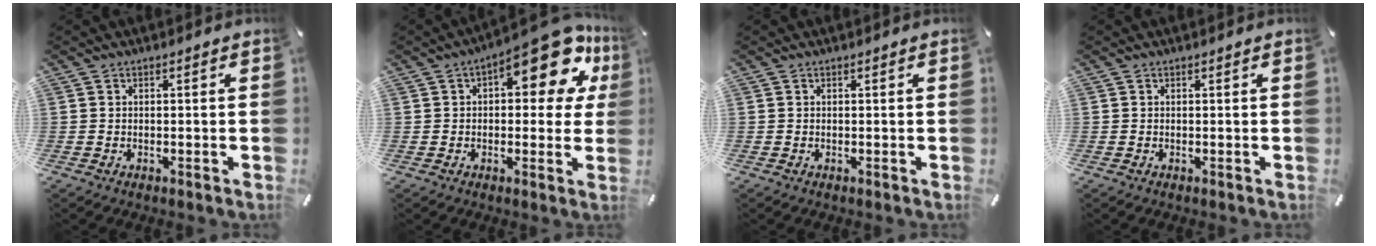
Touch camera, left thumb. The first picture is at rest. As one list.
[{"total": 16.0, "force": [7.1, 7.0, 12.6], "torque": [-0.148, -0.049, 0.111]}, {"total": 0.0}, {"total": 0.0}]